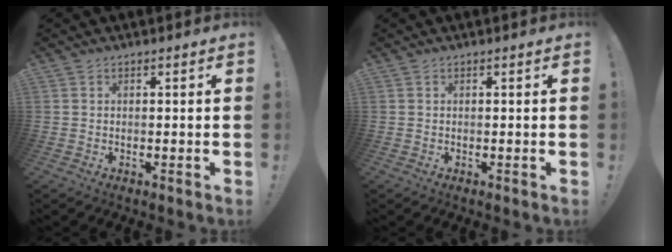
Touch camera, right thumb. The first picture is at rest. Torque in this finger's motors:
{"motor_torque": [0.00, 0.00, 0.09, -0.09, 0.00]}